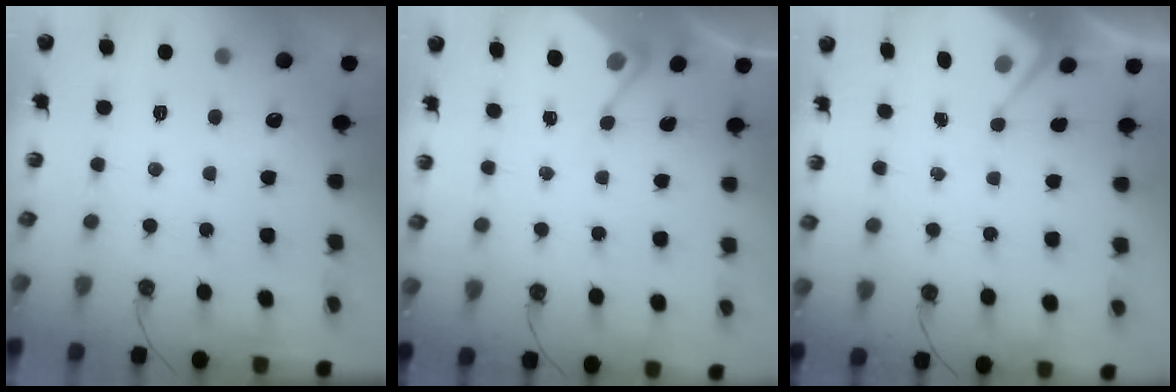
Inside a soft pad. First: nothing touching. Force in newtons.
{"total": 4.1, "press": 4.1, "slide": 0.5}
{"total": 4.0, "press": 4.0, "slide": 0.5}